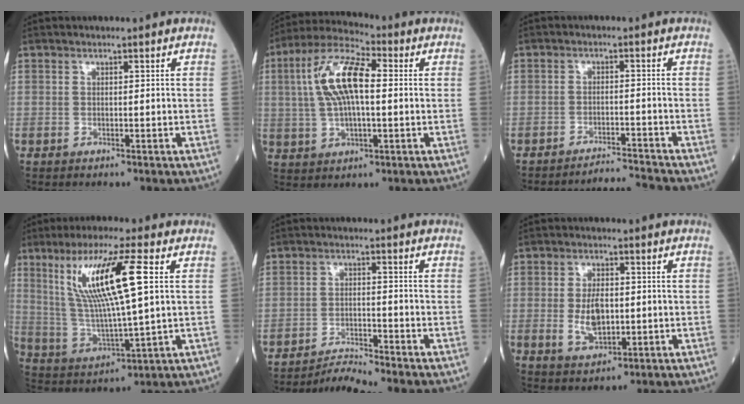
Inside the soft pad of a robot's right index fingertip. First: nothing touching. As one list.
[{"total": 11.9, "force": [1.7, 3.8, 11.1], "torque": [-0.235, 0.023, 0.030]}, {"total": 5.0, "force": [-4.4, -2.2, -1.0], "torque": [0.014, -0.002, -0.070]}, {"total": 14.8, "force": [4.7, 0.9, 14.0], "torque": [-0.285, 0.002, 0.093]}, {"total": 4.4, "force": [-3.9, -1.9, -0.3], "torque": [-0.006, -0.017, -0.068]}, {"total": 5.7, "force": [-0.4, 2.7, 5.0], "torque": [-0.101, -0.004, 0.000]}]